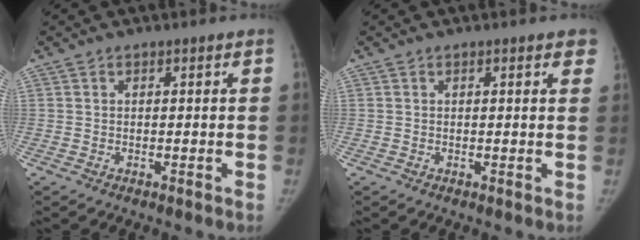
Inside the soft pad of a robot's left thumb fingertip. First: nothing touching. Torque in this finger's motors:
{"motor_torque": [0.32, 0.17, 0.44, -0.79, 0.04]}